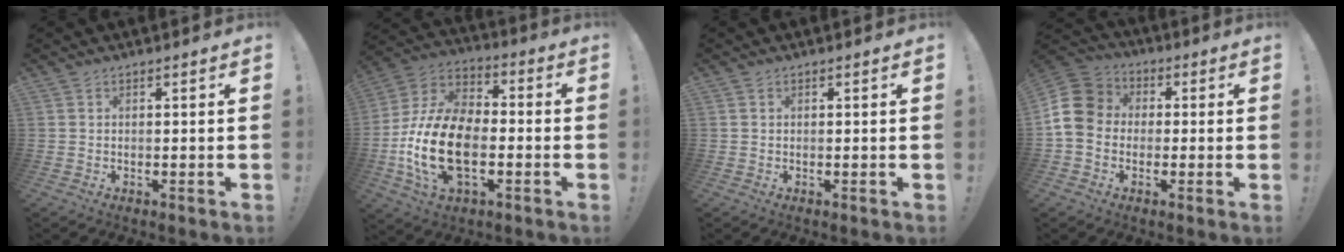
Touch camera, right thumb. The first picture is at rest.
{"total": 21.8, "force": [-5.8, 13.1, 16.5], "torque": [-0.325, 0.032, -0.089]}
{"total": 0.0}
{"total": 12.1, "force": [-0.4, 10.5, 6.2], "torque": [-0.111, 0.018, -0.001]}